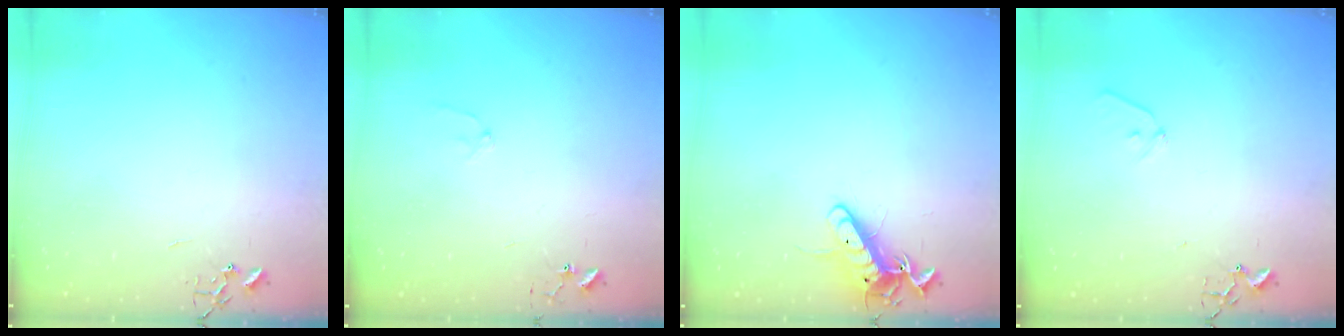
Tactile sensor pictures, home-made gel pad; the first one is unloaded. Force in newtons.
{"total": 6.6, "press": 6.6, "slide": 0.8}
{"total": 12.4, "press": 12.4, "slide": 0.9}
{"total": 7.0, "press": 6.9, "slide": 0.8}